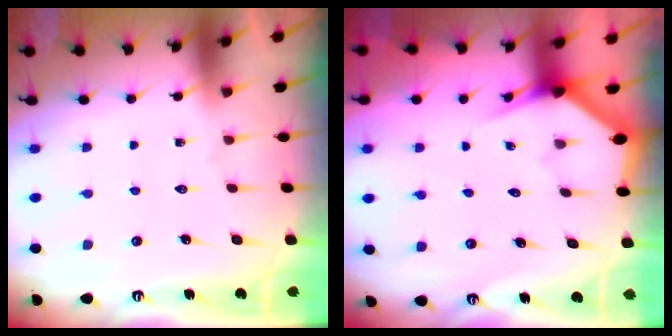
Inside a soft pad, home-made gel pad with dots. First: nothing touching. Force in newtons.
{"total": 3.0, "press": 3.0, "slide": 0.1}